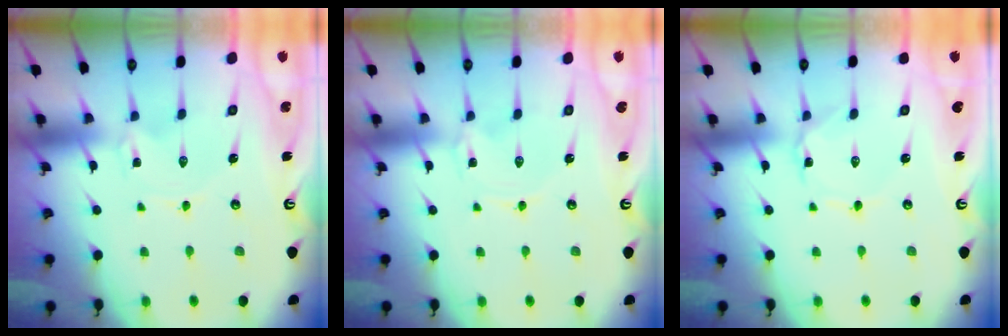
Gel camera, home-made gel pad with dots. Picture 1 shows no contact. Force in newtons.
{"total": 0.0}
{"total": 1.1, "press": 1.1, "slide": 0.1}